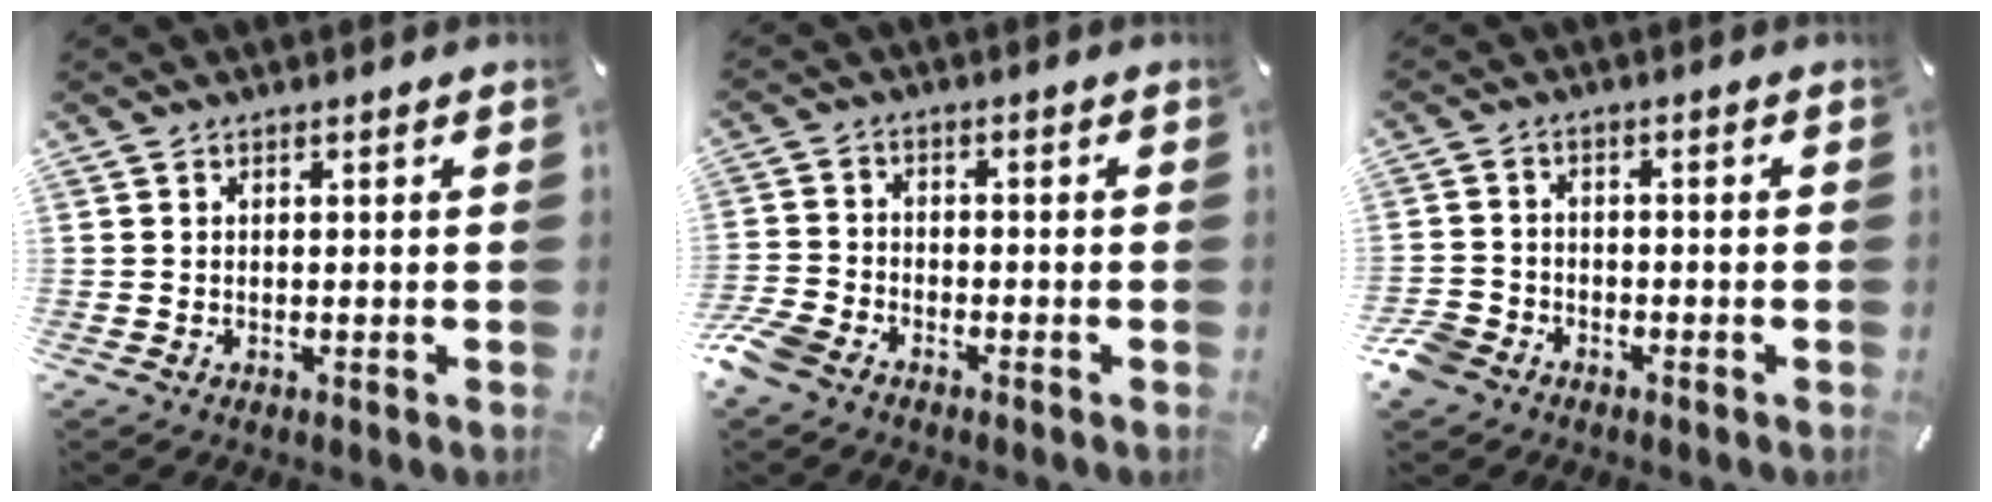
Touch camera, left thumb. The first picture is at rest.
{"total": 6.1, "force": [-4.4, 3.3, 2.7], "torque": [-0.077, 0.012, -0.090]}
{"total": 5.3, "force": [-3.4, 3.8, 1.5], "torque": [-0.045, 0.013, -0.070]}